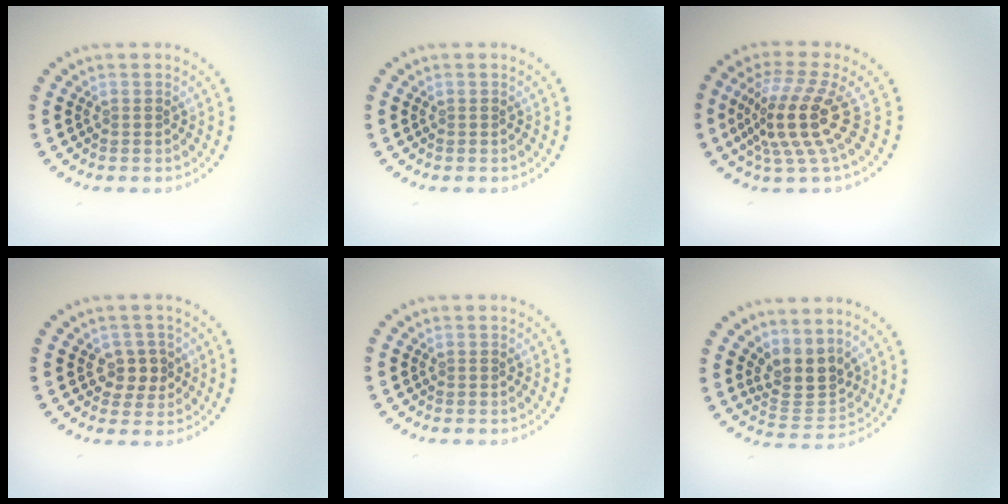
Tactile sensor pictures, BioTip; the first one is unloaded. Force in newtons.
{"total": 0.0}
{"total": 5.1, "press": 3.7, "slide": 3.5}
{"total": 2.2, "press": 2.1, "slide": 0.6}
{"total": 0.0}
{"total": 3.4, "press": 2.9, "slide": 1.8}